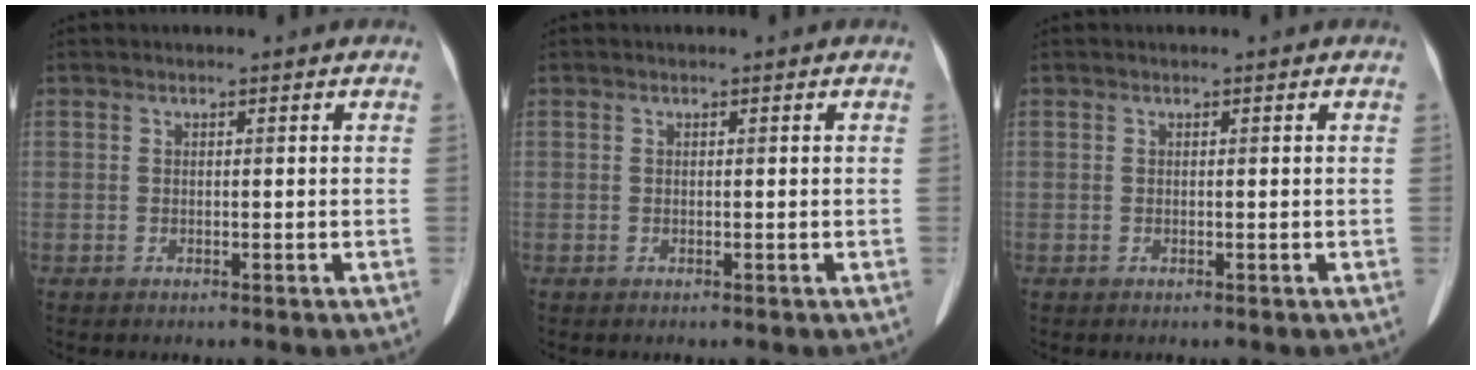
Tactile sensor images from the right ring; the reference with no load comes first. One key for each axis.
{"total": 0.0}
{"total": 0.0}